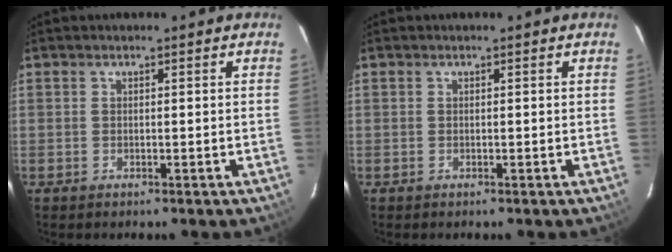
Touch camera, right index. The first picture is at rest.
{"total": 0.0}